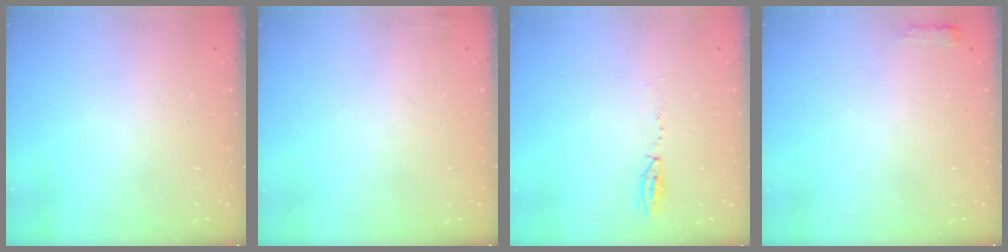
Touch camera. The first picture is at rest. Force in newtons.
{"total": 3.9, "press": 3.6, "slide": 1.5}
{"total": 3.9, "press": 3.8, "slide": 0.9}
{"total": 2.7, "press": 2.6, "slide": 0.5}